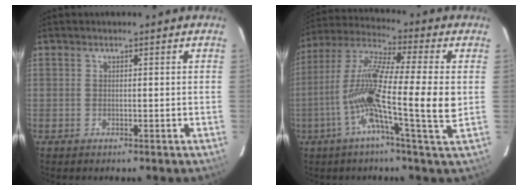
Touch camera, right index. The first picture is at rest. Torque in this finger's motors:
{"motor_torque": [0.78, -0.25, 1.05, 0.21]}